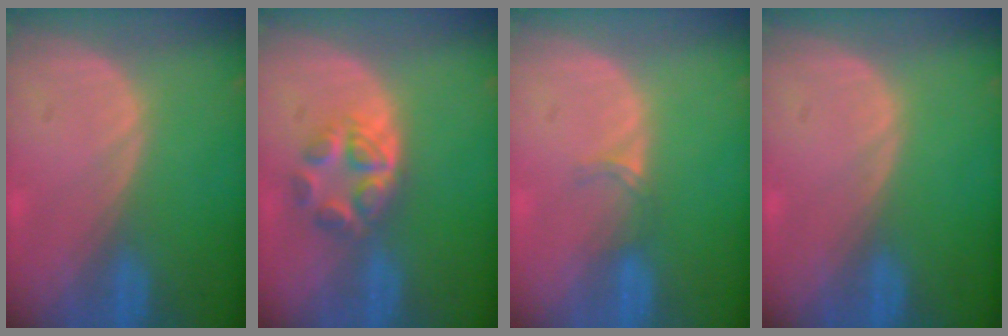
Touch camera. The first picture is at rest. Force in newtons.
{"total": 5.2, "press": 5.0, "slide": 1.4}
{"total": 1.9, "press": 1.5, "slide": 1.2}
{"total": 0.0}